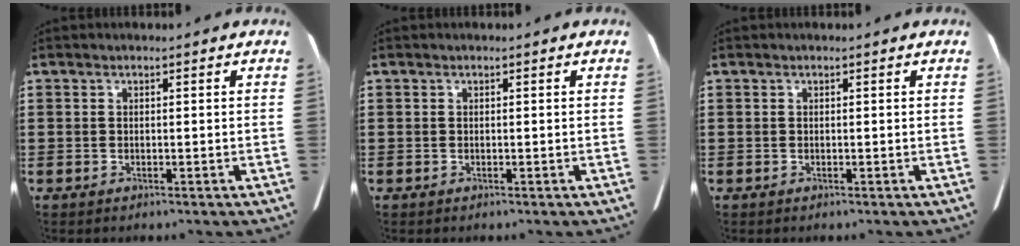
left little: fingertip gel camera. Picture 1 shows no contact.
{"total": 0.0}
{"total": 0.0}